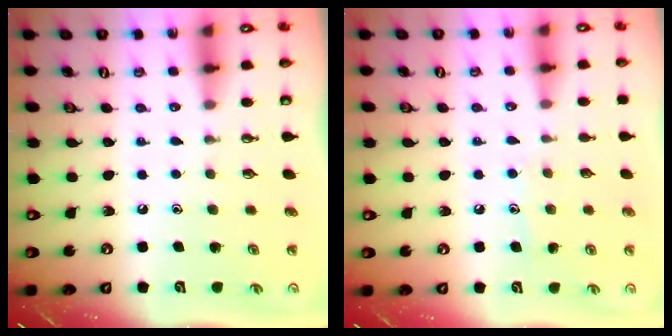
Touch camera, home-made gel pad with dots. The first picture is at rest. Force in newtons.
{"total": 5.5, "press": 5.5, "slide": 0.4}